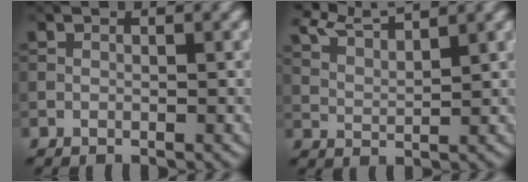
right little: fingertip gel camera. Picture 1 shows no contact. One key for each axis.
{"total": 6.2, "fx": 5.0, "fy": 1.2, "fz": 3.4, "tx": -0.064, "ty": 0.020, "tz": 0.068}